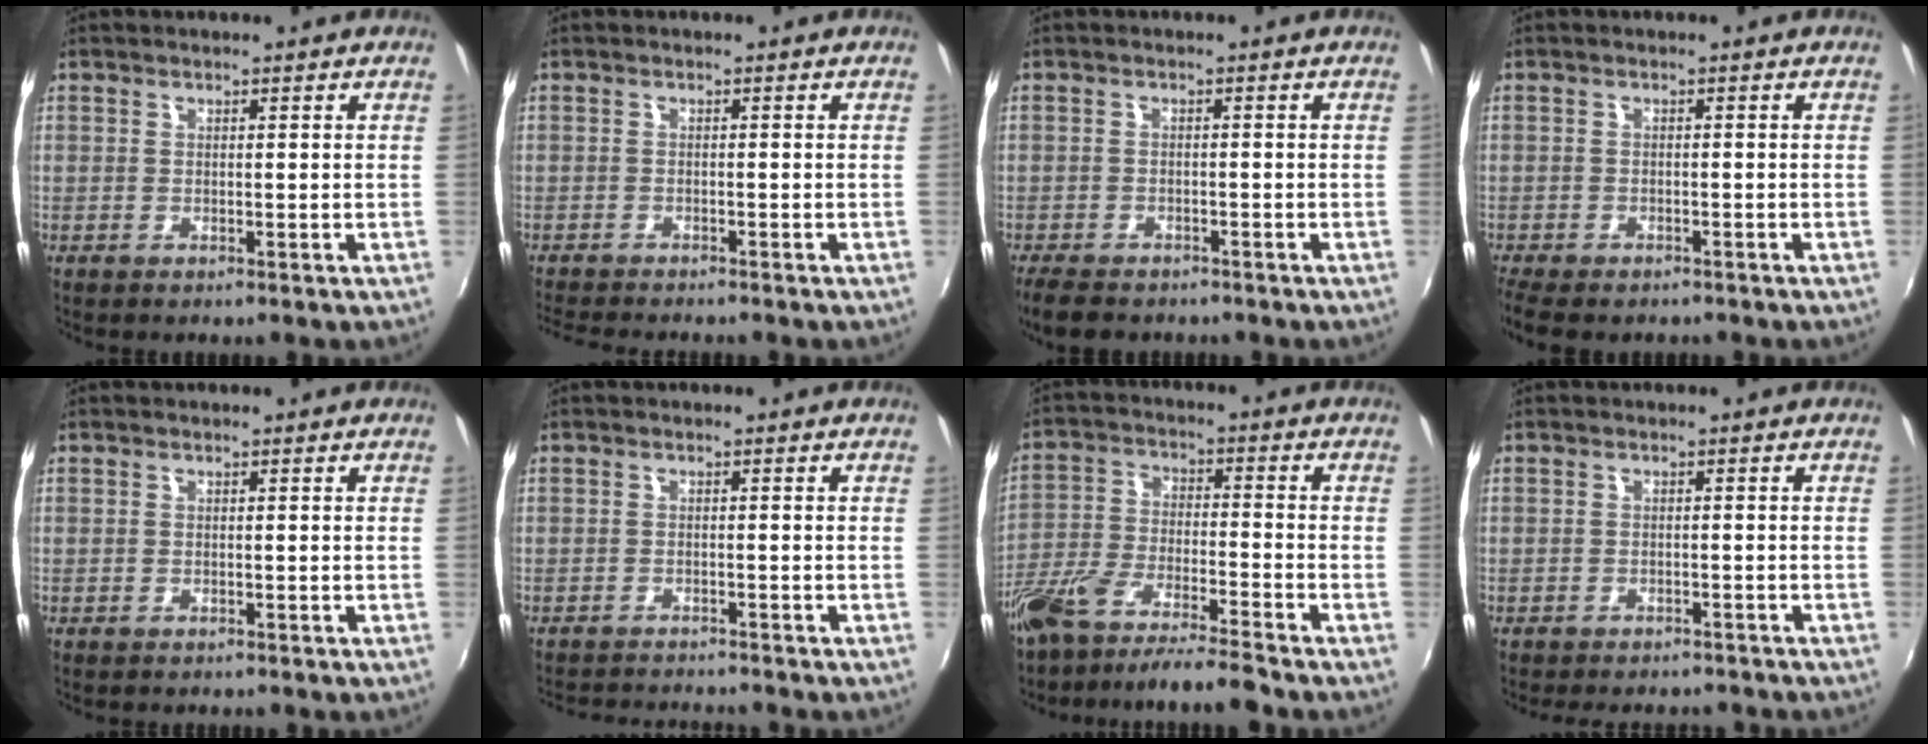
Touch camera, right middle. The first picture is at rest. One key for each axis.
{"total": 5.2, "fx": -4.8, "fy": 0.4, "fz": 1.9, "tx": -0.049, "ty": -0.020, "tz": -0.084}
{"total": 6.7, "fx": -5.5, "fy": 2.6, "fz": 2.8, "tx": -0.074, "ty": -0.022, "tz": -0.094}
{"total": 6.9, "fx": -5.6, "fy": 2.4, "fz": 3.2, "tx": -0.083, "ty": -0.031, "tz": -0.094}
{"total": 0.6, "fx": -0.6, "fy": 0.2, "fz": 0.1, "tx": -0.003, "ty": -0.001, "tz": -0.009}
{"total": 6.4, "fx": -6.2, "fy": 0.6, "fz": 1.7, "tx": -0.047, "ty": -0.010, "tz": -0.096}
{"total": 12.0, "fx": -10.3, "fy": 0.9, "fz": 6.1, "tx": -0.135, "ty": -0.014, "tz": -0.190}
{"total": 6.1, "fx": -5.3, "fy": 2.3, "fz": 2.0, "tx": -0.052, "ty": -0.004, "tz": -0.073}